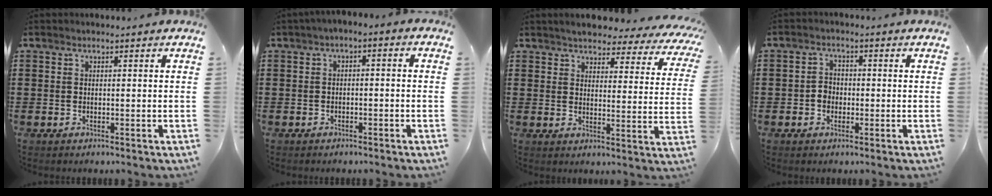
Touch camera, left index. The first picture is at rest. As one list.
[{"total": 2.2, "force": [-2.1, 0.5, 0.4], "torque": [-0.017, 0.001, -0.048]}, {"total": 4.1, "force": [4.0, 0.3, 0.9], "torque": [-0.040, -0.027, 0.067]}, {"total": 2.3, "force": [-0.7, 2.0, 0.9], "torque": [-0.023, 0.005, -0.017]}]